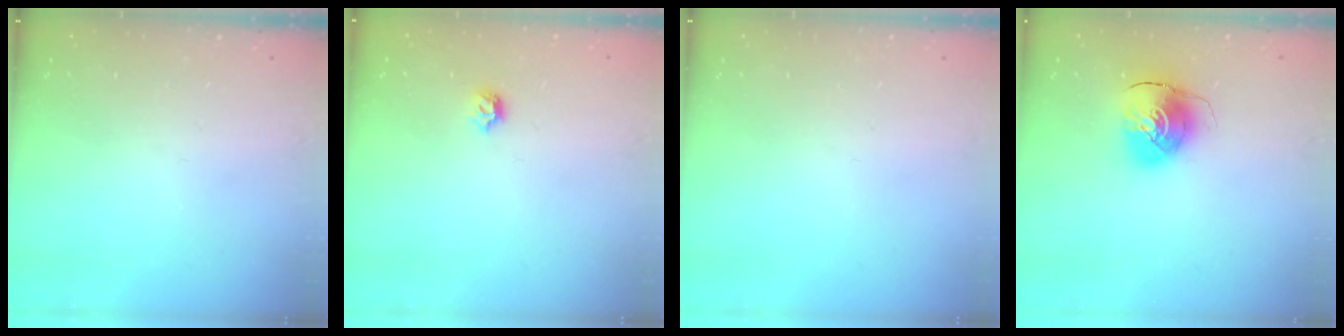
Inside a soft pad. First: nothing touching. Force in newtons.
{"total": 4.8, "press": 4.7, "slide": 1.0}
{"total": 0.0}
{"total": 10.1, "press": 10.1, "slide": 0.7}